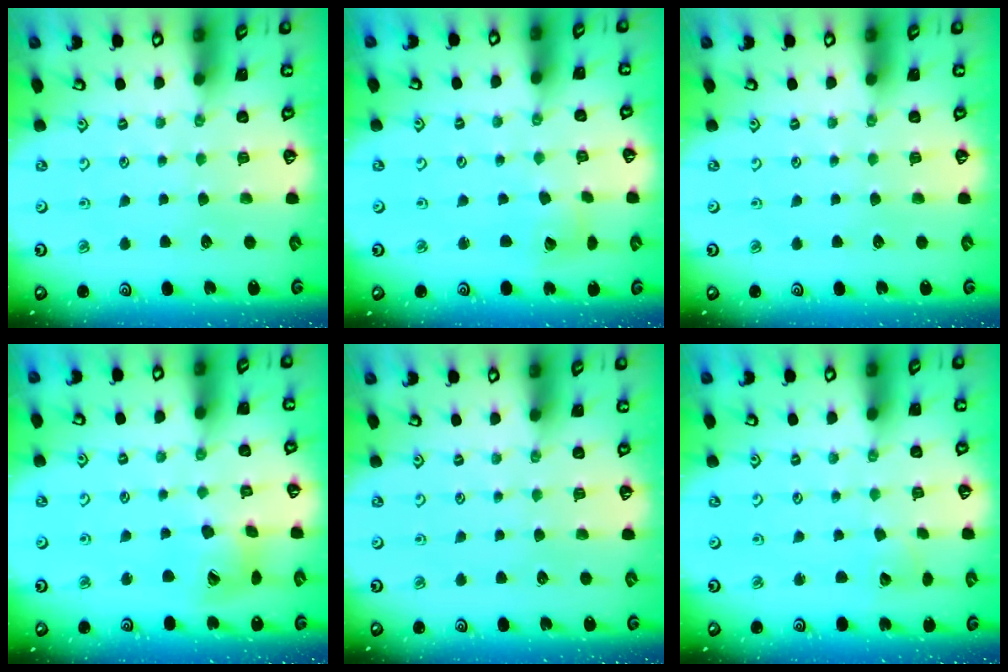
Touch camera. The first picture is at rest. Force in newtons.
{"total": 3.6, "press": 3.6, "slide": 0.5}
{"total": 0.0}
{"total": 12.7, "press": 12.6, "slide": 1.4}
{"total": 0.0}
{"total": 3.8, "press": 3.8, "slide": 0.4}